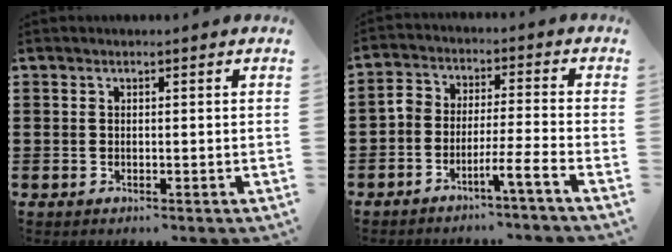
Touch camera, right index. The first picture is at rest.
{"total": 4.7, "force": [-4.3, -0.3, 2.0], "torque": [-0.037, -0.004, -0.086]}